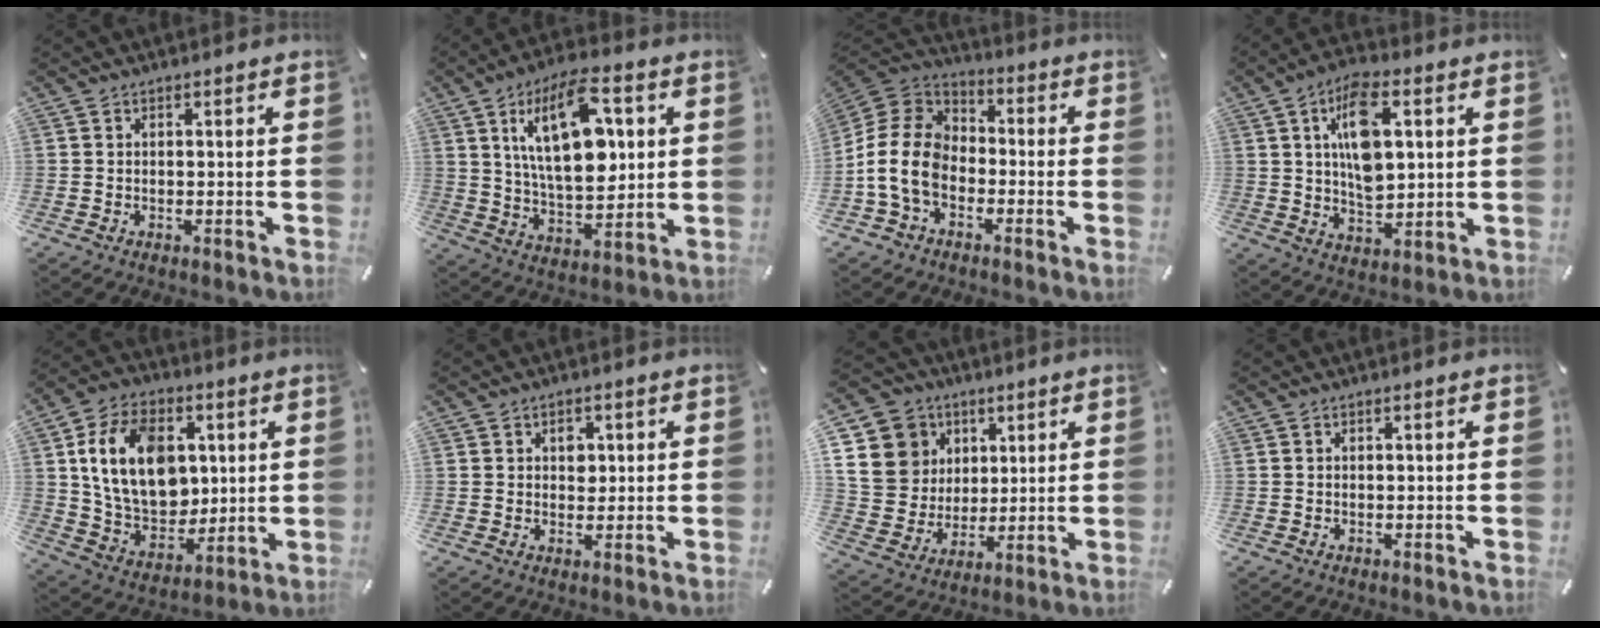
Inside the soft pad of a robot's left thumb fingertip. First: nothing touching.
{"total": 19.9, "force": [6.5, 10.4, 15.7], "torque": [-0.286, -0.015, 0.102]}
{"total": 12.7, "force": [-4.4, 9.5, 7.3], "torque": [-0.171, 0.027, -0.083]}
{"total": 12.7, "force": [3.8, 7.0, 9.9], "torque": [-0.176, -0.001, 0.064]}
{"total": 17.8, "force": [3.6, 13.5, 11.1], "torque": [-0.210, 0.003, 0.073]}
{"total": 3.2, "force": [0.7, 2.6, 1.7], "torque": [-0.006, -0.006, 0.003]}
{"total": 14.1, "force": [3.9, 13.0, 3.8], "torque": [-0.086, -0.016, 0.079]}
{"total": 0.0}